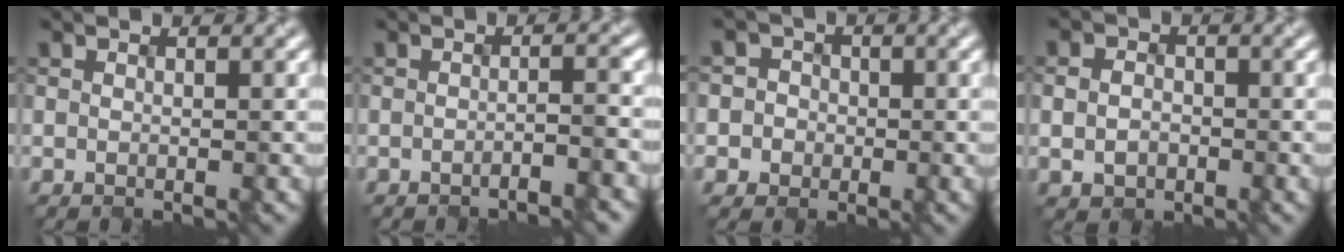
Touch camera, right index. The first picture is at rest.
{"total": 2.4, "force": [-1.6, 0.3, 1.8], "torque": [-0.020, 0.004, -0.021]}
{"total": 2.5, "force": [-0.5, 2.4, -0.1], "torque": [0.012, 0.009, -0.011]}
{"total": 2.2, "force": [-1.1, 1.7, 0.7], "torque": [-0.021, -0.005, -0.009]}